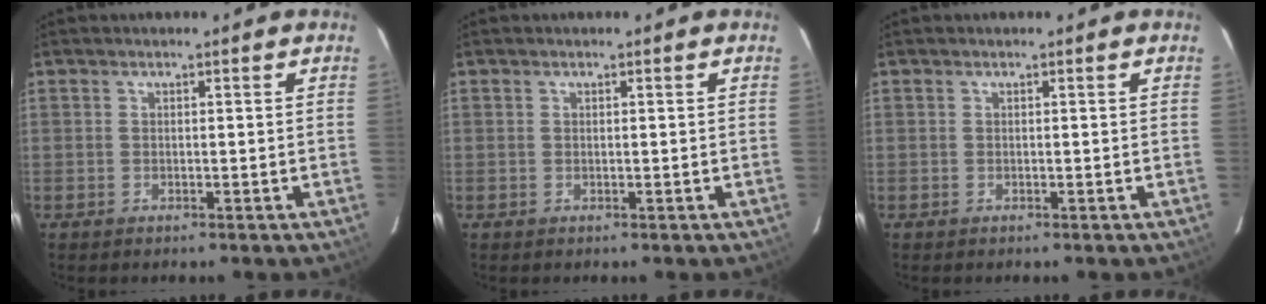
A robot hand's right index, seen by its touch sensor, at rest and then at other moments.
{"total": 0.0}
{"total": 0.0}